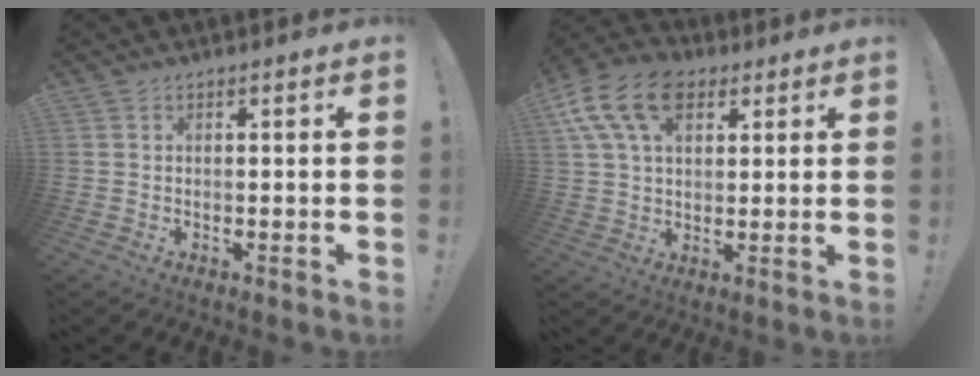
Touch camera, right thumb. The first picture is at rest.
{"total": 15.3, "force": [6.5, 9.8, 9.8], "torque": [-0.180, -0.018, 0.121]}